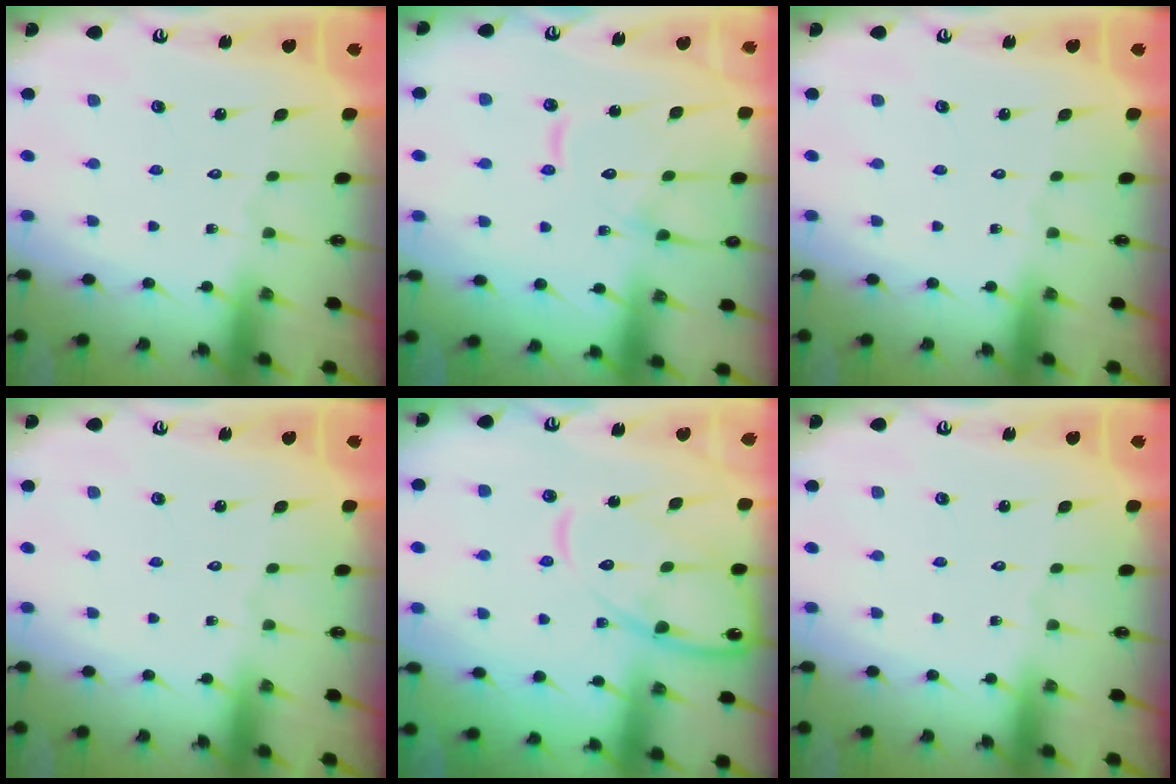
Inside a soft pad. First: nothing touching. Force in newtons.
{"total": 12.5, "press": 12.4, "slide": 1.3}
{"total": 0.0}
{"total": 0.0}
{"total": 14.6, "press": 14.5, "slide": 1.5}
{"total": 0.0}